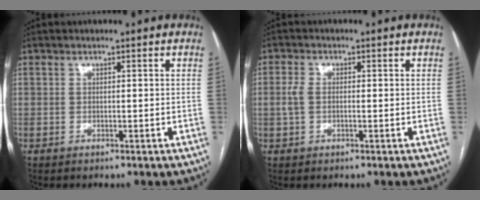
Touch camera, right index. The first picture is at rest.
{"total": 2.7, "force": [0.0, 1.7, 2.1], "torque": [-0.062, 0.014, 0.000]}